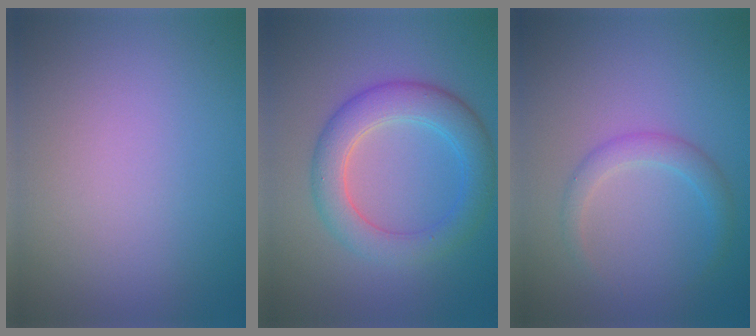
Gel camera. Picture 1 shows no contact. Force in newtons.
{"total": 5.3, "press": 5.3, "slide": 0.1}
{"total": 2.0, "press": 2.0, "slide": 0.1}